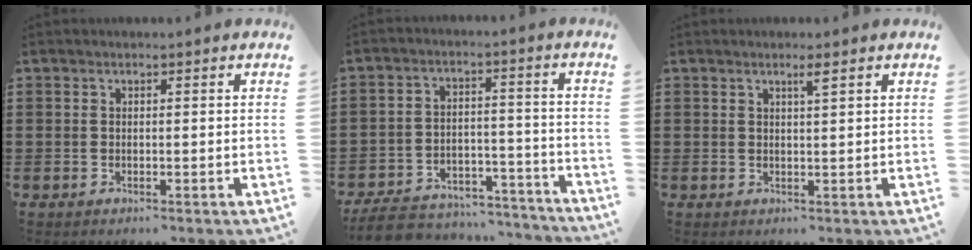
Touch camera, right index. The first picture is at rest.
{"total": 7.8, "force": [-7.3, 1.9, 2.0], "torque": [-0.041, 0.020, -0.141]}
{"total": 1.6, "force": [1.0, 0.0, 1.3], "torque": [-0.027, -0.001, 0.016]}